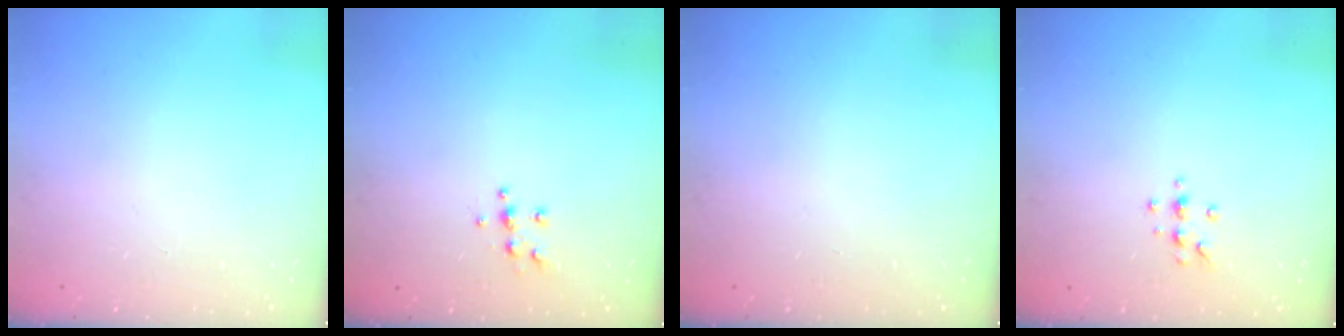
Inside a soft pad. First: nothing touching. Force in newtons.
{"total": 5.7, "press": 5.7, "slide": 0.6}
{"total": 0.0}
{"total": 5.6, "press": 5.5, "slide": 0.7}